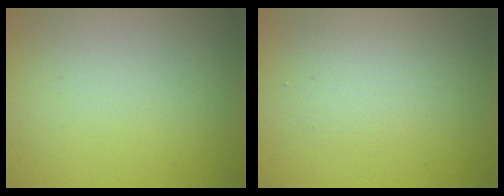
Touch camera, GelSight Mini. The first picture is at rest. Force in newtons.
{"total": 2.2, "press": 2.2, "slide": 0.1}